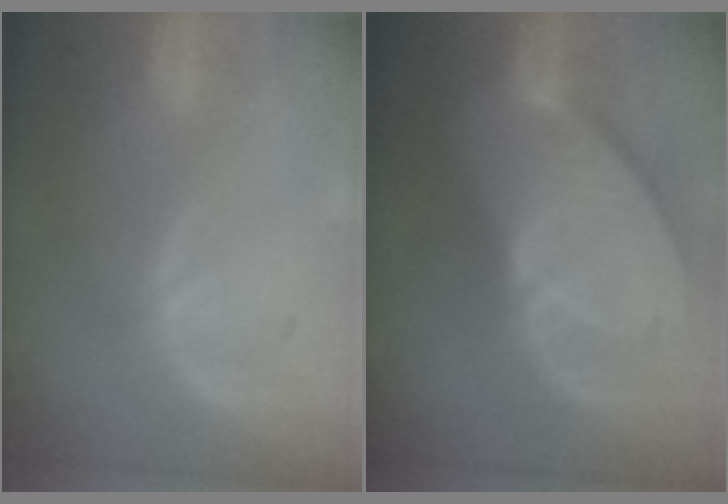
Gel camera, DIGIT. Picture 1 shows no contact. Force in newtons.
{"total": 10.2, "press": 8.9, "slide": 5.0}